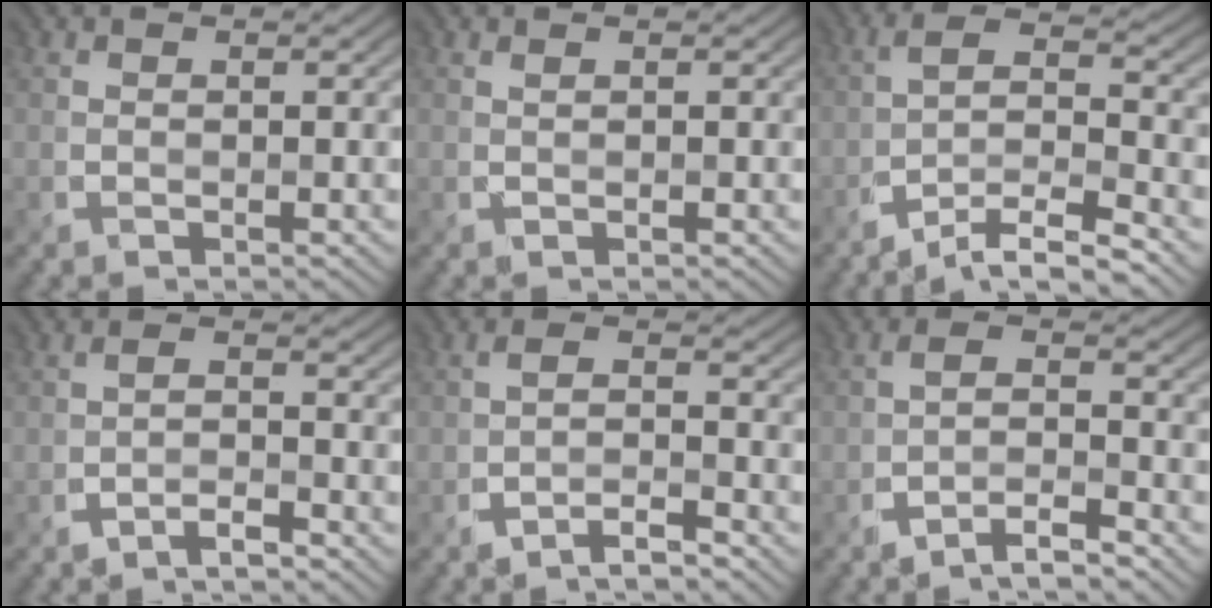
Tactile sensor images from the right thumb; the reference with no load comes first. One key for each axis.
{"total": 0.5, "fx": 0.2, "fy": 0.2, "fz": 0.5, "tx": -0.008, "ty": 0.004, "tz": 0.005}
{"total": 7.8, "fx": -5.3, "fy": 1.7, "fz": 5.5, "tx": -0.087, "ty": 0.009, "tz": -0.098}
{"total": 2.4, "fx": -1.8, "fy": 0.3, "fz": 1.5, "tx": -0.026, "ty": 0.007, "tz": -0.045}
{"total": 3.3, "fx": -2.6, "fy": 0.4, "fz": 2.0, "tx": -0.030, "ty": 0.012, "tz": -0.059}
{"total": 4.3, "fx": -3.2, "fy": 0.6, "fz": 2.7, "tx": -0.039, "ty": 0.016, "tz": -0.069}